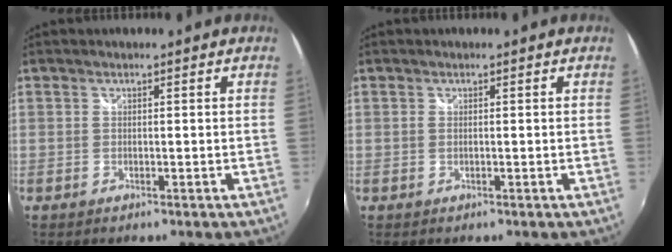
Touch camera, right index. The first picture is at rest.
{"total": 0.0}